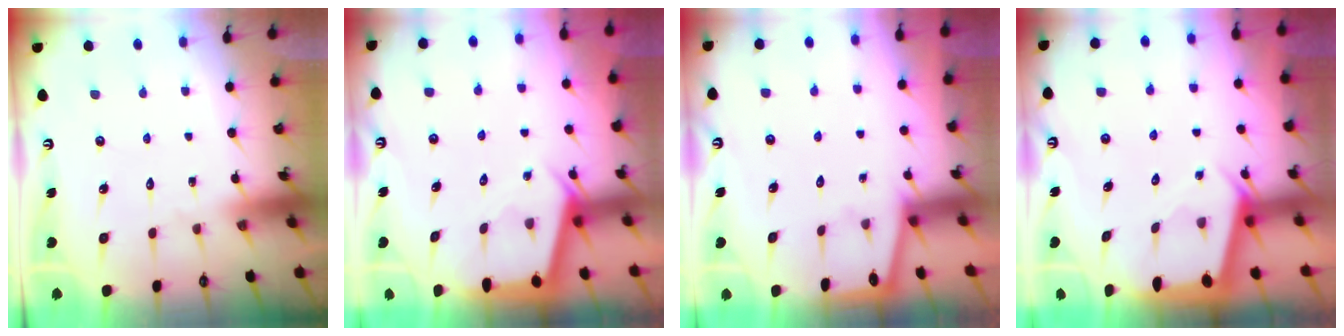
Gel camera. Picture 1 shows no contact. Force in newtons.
{"total": 2.8, "press": 2.8, "slide": 0.4}
{"total": 0.0}
{"total": 2.3, "press": 2.3, "slide": 0.3}